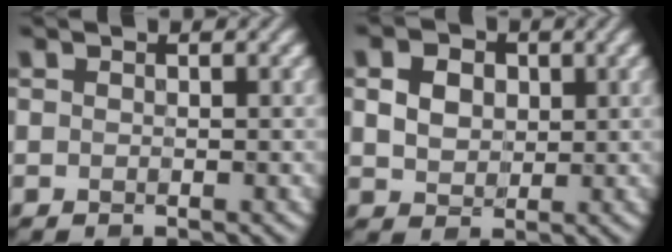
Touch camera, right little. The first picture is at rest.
{"total": 3.1, "force": [0.3, 2.5, 1.8], "torque": [-0.047, 0.002, 0.005]}